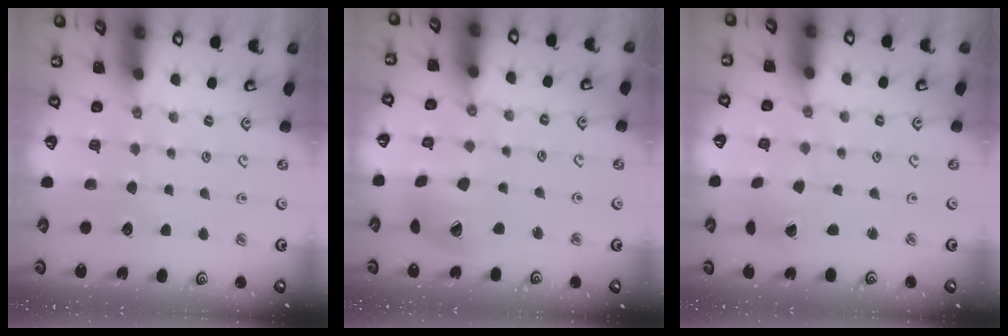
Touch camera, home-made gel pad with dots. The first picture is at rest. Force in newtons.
{"total": 13.5, "press": 13.4, "slide": 1.7}
{"total": 1.7, "press": 1.7, "slide": 0.1}